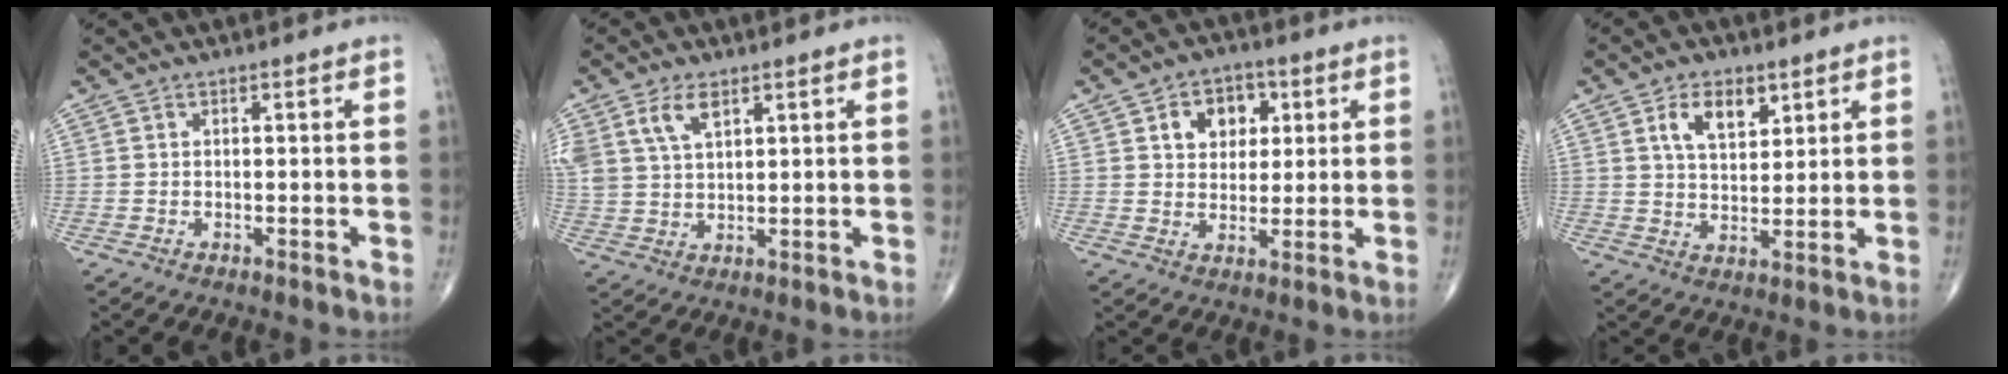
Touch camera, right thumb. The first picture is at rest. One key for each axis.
{"total": 7.4, "fx": 3.8, "fy": 3.9, "fz": 4.9, "tx": -0.098, "ty": -0.008, "tz": 0.080}
{"total": 8.0, "fx": 2.7, "fy": 6.0, "fz": 4.5, "tx": -0.026, "ty": -0.005, "tz": 0.039}
{"total": 7.3, "fx": 3.6, "fy": 4.1, "fz": 4.9, "tx": -0.065, "ty": -0.019, "tz": 0.064}